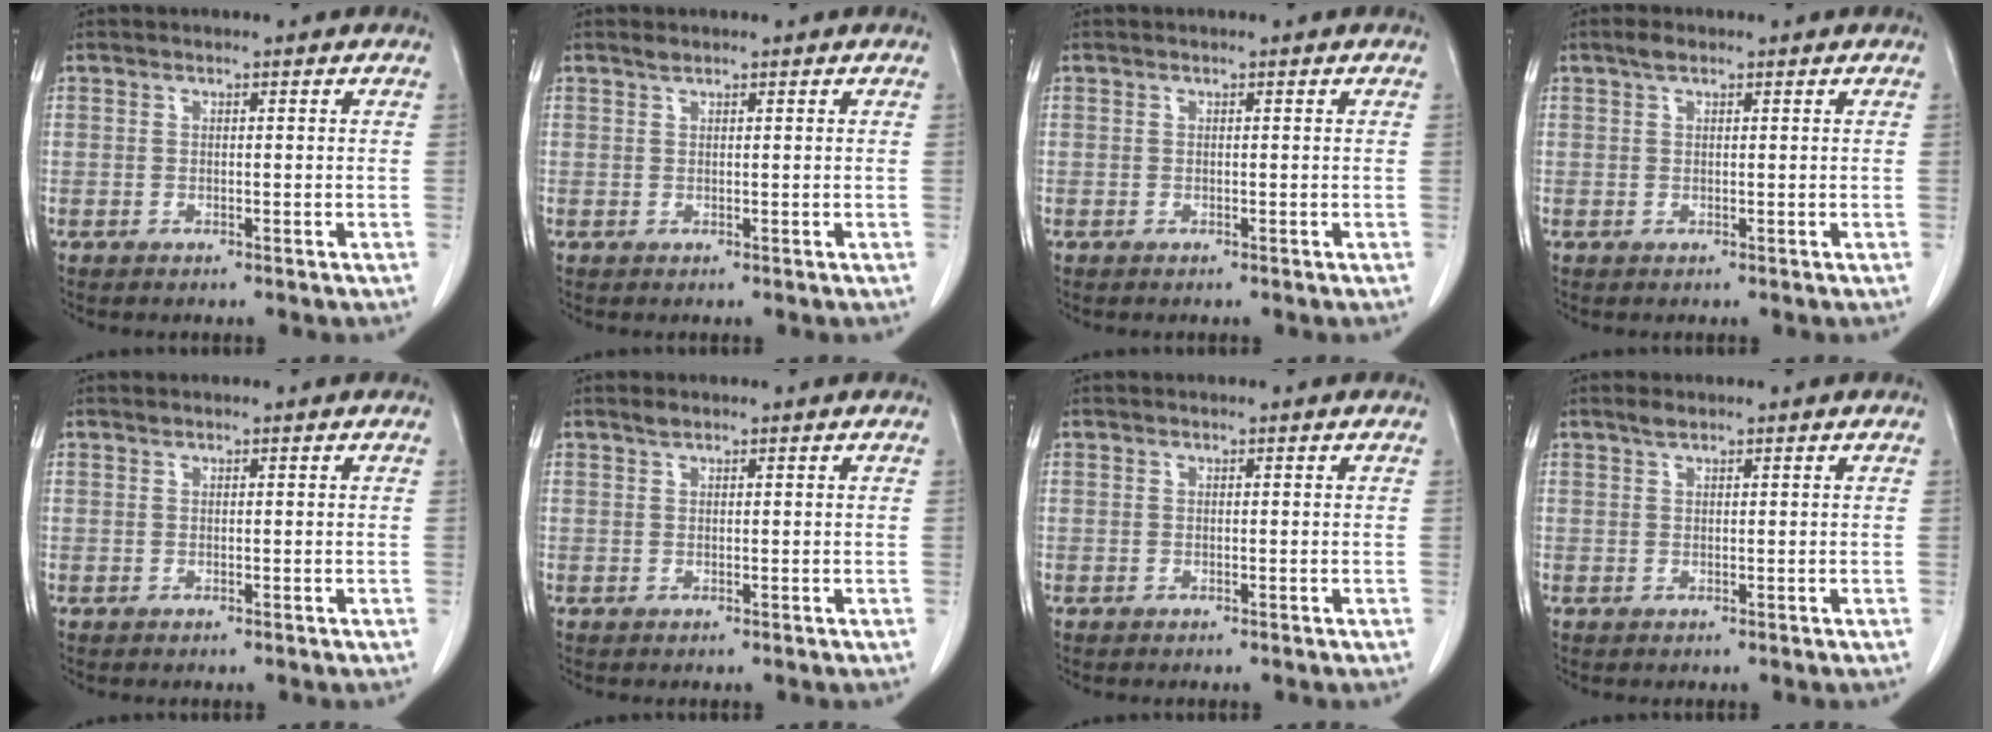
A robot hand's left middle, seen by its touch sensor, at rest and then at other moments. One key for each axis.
{"total": 0.6, "fx": 0.6, "fy": 0.1, "fz": 0.2, "tx": -0.010, "ty": 0.001, "tz": 0.014}
{"total": 0.0}
{"total": 1.5, "fx": 1.0, "fy": 0.6, "fz": 0.9, "tx": -0.021, "ty": 0.009, "tz": 0.019}
{"total": 0.0}
{"total": 0.8, "fx": 0.7, "fy": 0.2, "fz": 0.4, "tx": -0.014, "ty": 0.002, "tz": 0.015}
{"total": 0.0}
{"total": 1.1, "fx": 0.9, "fy": 0.2, "fz": 0.6, "tx": -0.017, "ty": 0.003, "tz": 0.020}